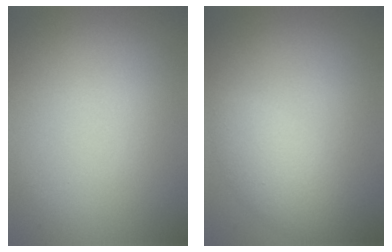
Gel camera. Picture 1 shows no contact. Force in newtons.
{"total": 3.3, "press": 3.3, "slide": 0.1}